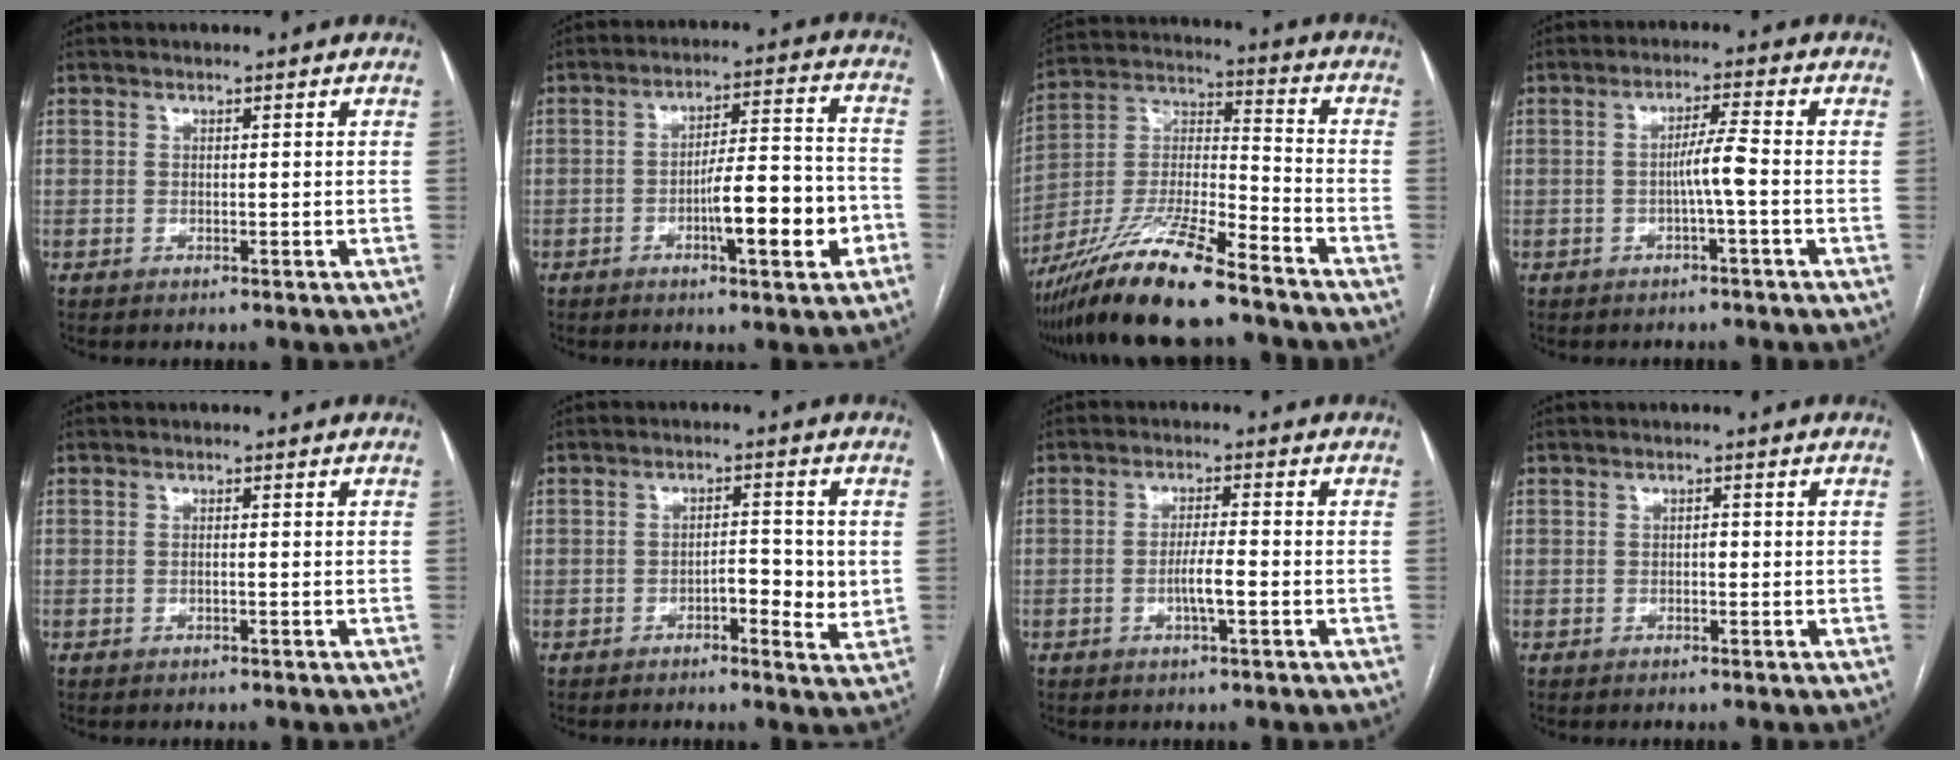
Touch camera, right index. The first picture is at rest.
{"total": 11.4, "force": [-4.3, 2.0, 10.4], "torque": [-0.156, 0.017, -0.061]}
{"total": 16.8, "force": [-12.9, 1.5, 10.7], "torque": [-0.222, -0.017, -0.237]}
{"total": 3.9, "force": [-1.1, -0.4, 3.7], "torque": [-0.064, 0.005, -0.020]}
{"total": 0.5, "force": [-0.3, 0.0, 0.4], "torque": [-0.007, 0.000, -0.007]}
{"total": 5.2, "force": [-0.9, 2.0, 4.7], "torque": [-0.065, 0.002, -0.016]}
{"total": 3.8, "force": [-1.3, 0.3, 3.6], "torque": [-0.065, -0.001, -0.024]}
{"total": 1.0, "force": [-0.4, 0.5, 0.8], "torque": [-0.008, 0.003, -0.008]}